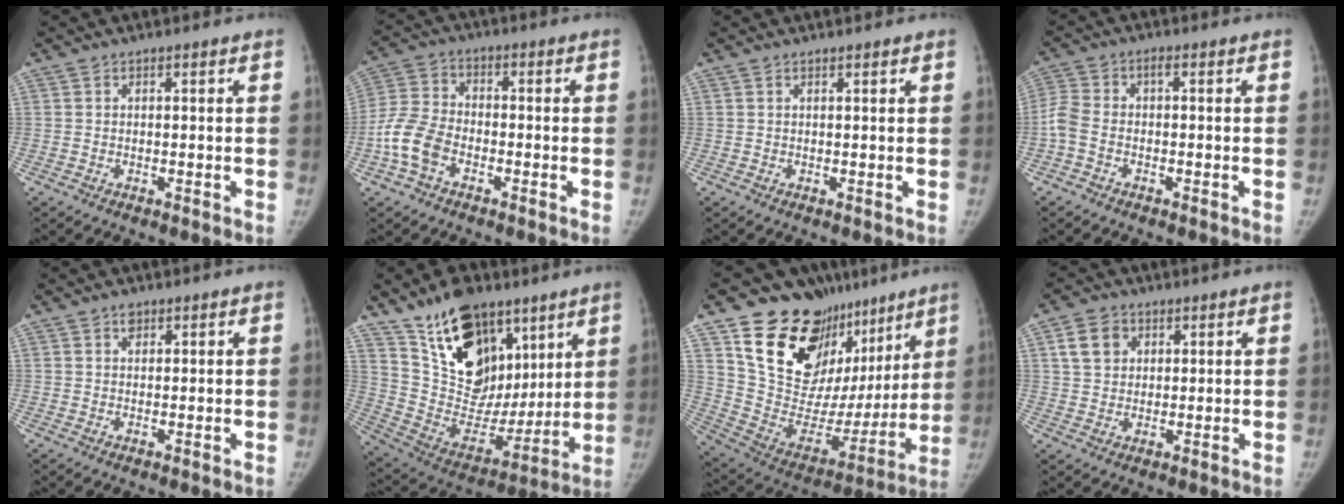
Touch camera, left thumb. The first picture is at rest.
{"total": 8.8, "force": [-3.7, 5.7, 5.6], "torque": [-0.117, 0.025, -0.078]}
{"total": 0.8, "force": [0.8, 0.1, 0.3], "torque": [-0.001, 0.005, 0.012]}
{"total": 4.8, "force": [-1.6, 2.6, 3.7], "torque": [-0.096, 0.023, -0.041]}
{"total": 1.5, "force": [0.9, 1.0, 0.6], "torque": [0.001, -0.003, 0.012]}
{"total": 23.1, "force": [14.1, 13.6, 12.1], "torque": [-0.153, -0.053, 0.254]}
{"total": 30.1, "force": [17.3, 17.9, 17.0], "torque": [-0.219, -0.043, 0.291]}
{"total": 5.9, "force": [2.2, 4.7, 2.7], "torque": [-0.027, -0.002, 0.041]}